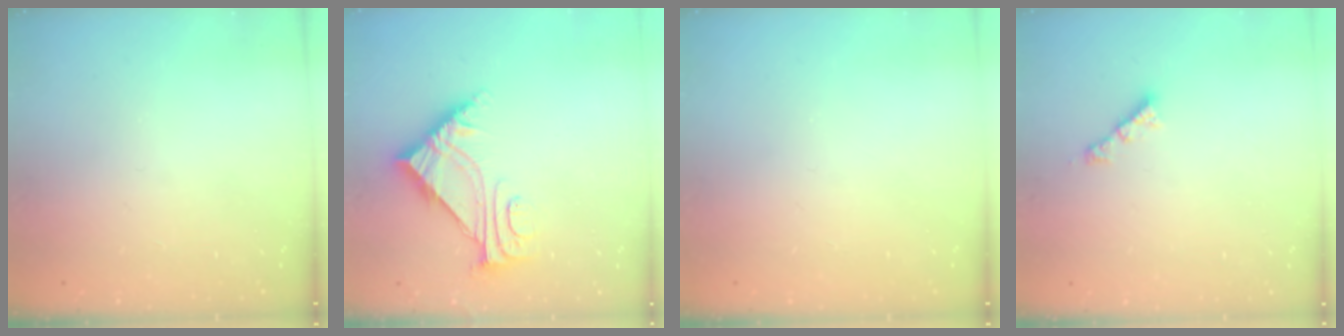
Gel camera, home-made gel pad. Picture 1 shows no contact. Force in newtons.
{"total": 8.0, "press": 8.0, "slide": 0.8}
{"total": 0.0}
{"total": 2.4, "press": 2.4, "slide": 0.3}